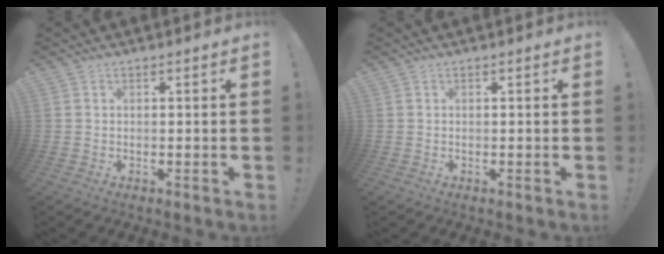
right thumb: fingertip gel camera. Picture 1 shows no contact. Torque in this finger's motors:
{"motor_torque": [0.00, 0.00, 0.00, 0.00, 0.00]}